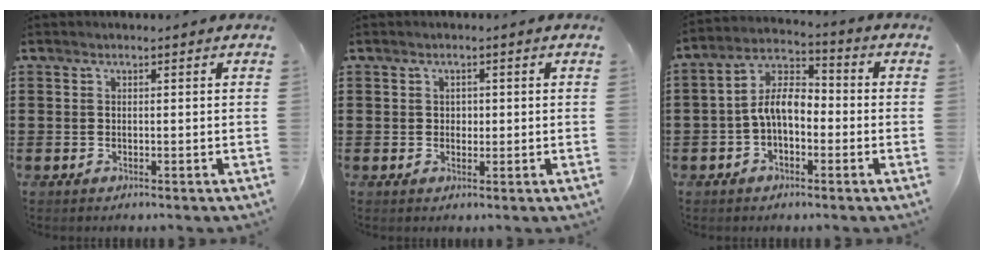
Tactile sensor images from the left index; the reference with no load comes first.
{"total": 1.2, "force": [0.3, 1.0, 0.7], "torque": [-0.015, 0.008, 0.004]}
{"total": 7.2, "force": [-1.3, 3.9, 6.0], "torque": [-0.143, 0.003, -0.036]}